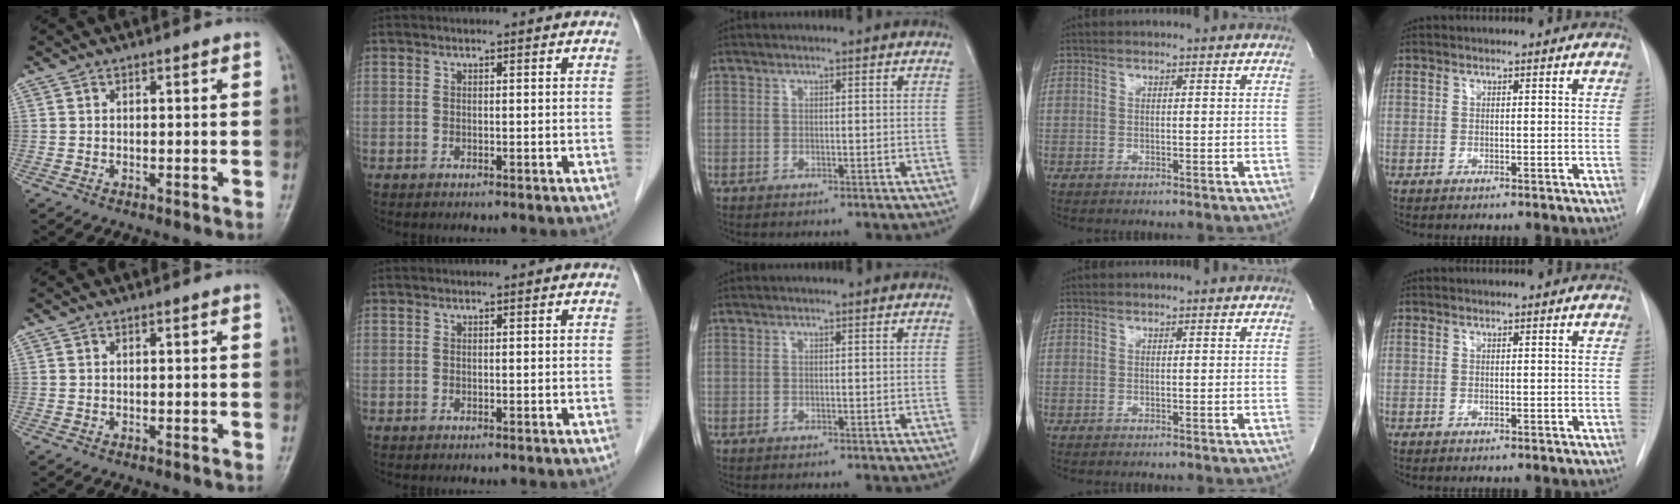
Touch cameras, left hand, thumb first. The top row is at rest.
{}